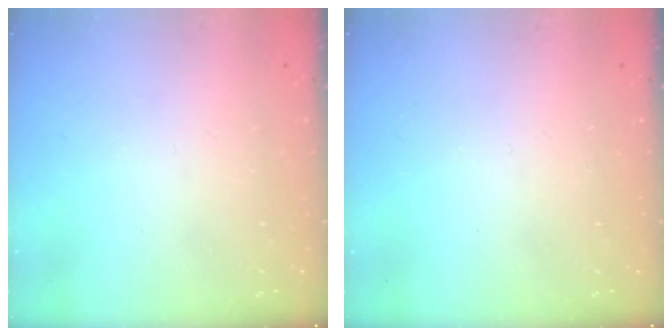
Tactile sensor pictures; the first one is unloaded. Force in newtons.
{"total": 0.0}